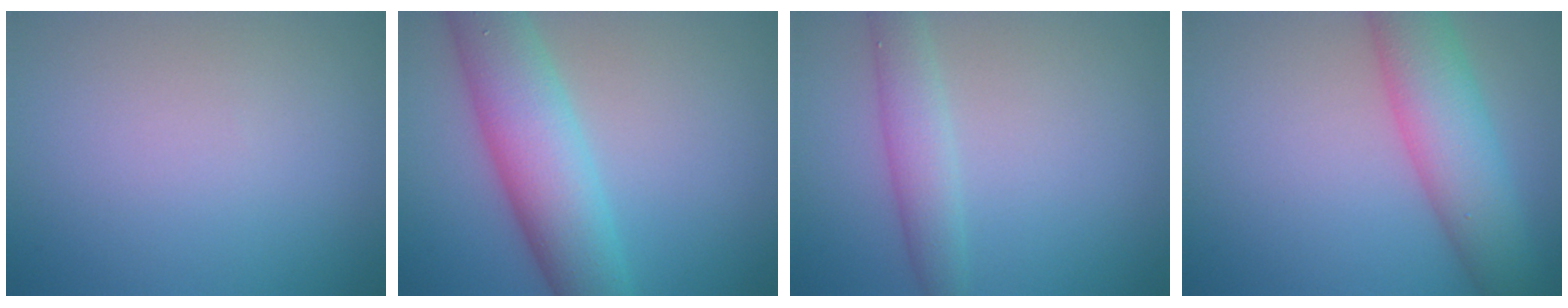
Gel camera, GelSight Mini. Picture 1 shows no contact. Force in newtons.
{"total": 6.8, "press": 6.8, "slide": 0.1}
{"total": 2.9, "press": 2.9, "slide": 0.1}
{"total": 7.2, "press": 7.2, "slide": 0.3}